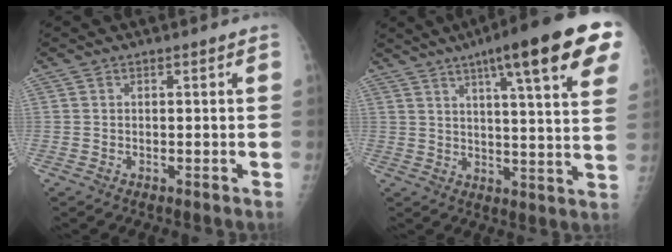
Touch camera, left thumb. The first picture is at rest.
{"total": 22.1, "force": [11.8, 3.3, 18.4], "torque": [-0.248, -0.020, 0.153]}